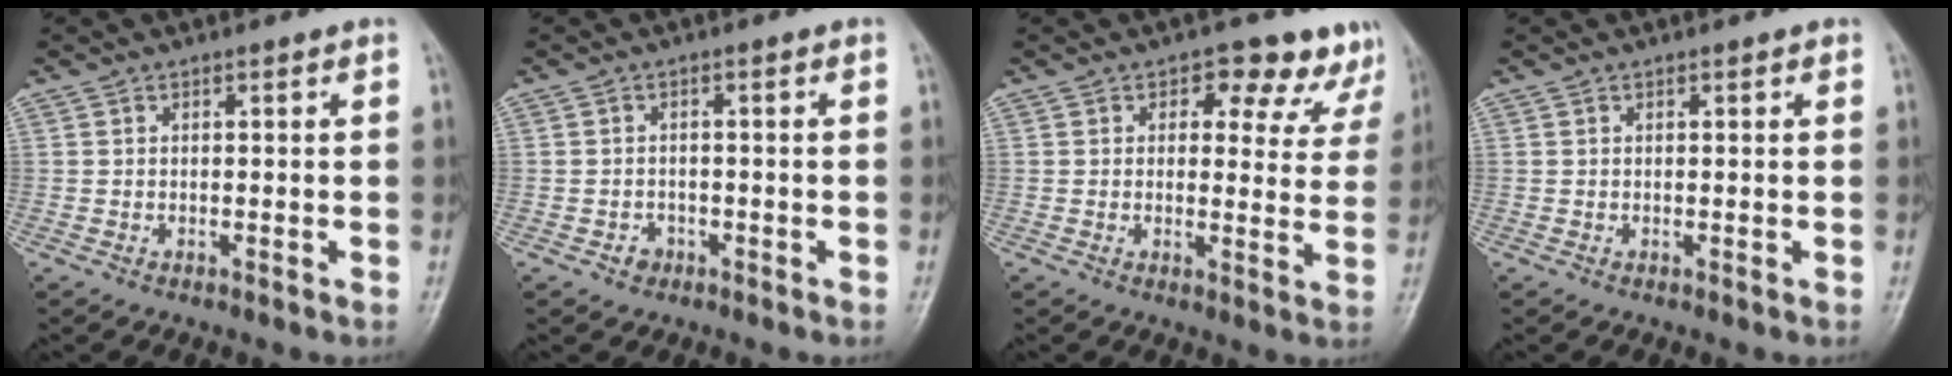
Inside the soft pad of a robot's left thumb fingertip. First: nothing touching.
{"total": 1.9, "force": [-1.0, 1.5, 0.4], "torque": [0.001, 0.010, -0.014]}
{"total": 9.5, "force": [6.7, 5.6, 3.9], "torque": [0.006, -0.028, 0.060]}
{"total": 0.6, "force": [0.3, 0.2, 0.4], "torque": [-0.006, 0.000, 0.002]}